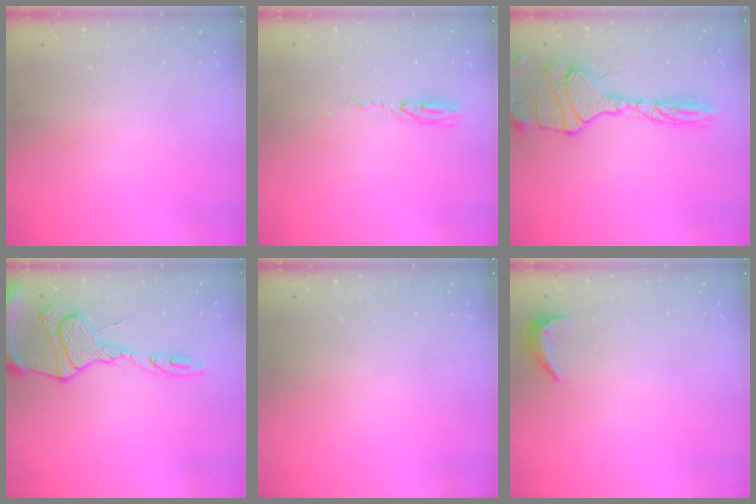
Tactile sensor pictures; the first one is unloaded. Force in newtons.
{"total": 3.9, "press": 3.4, "slide": 1.9}
{"total": 18.5, "press": 18.3, "slide": 2.8}
{"total": 17.5, "press": 17.4, "slide": 1.6}
{"total": 0.0}
{"total": 8.5, "press": 5.7, "slide": 6.3}